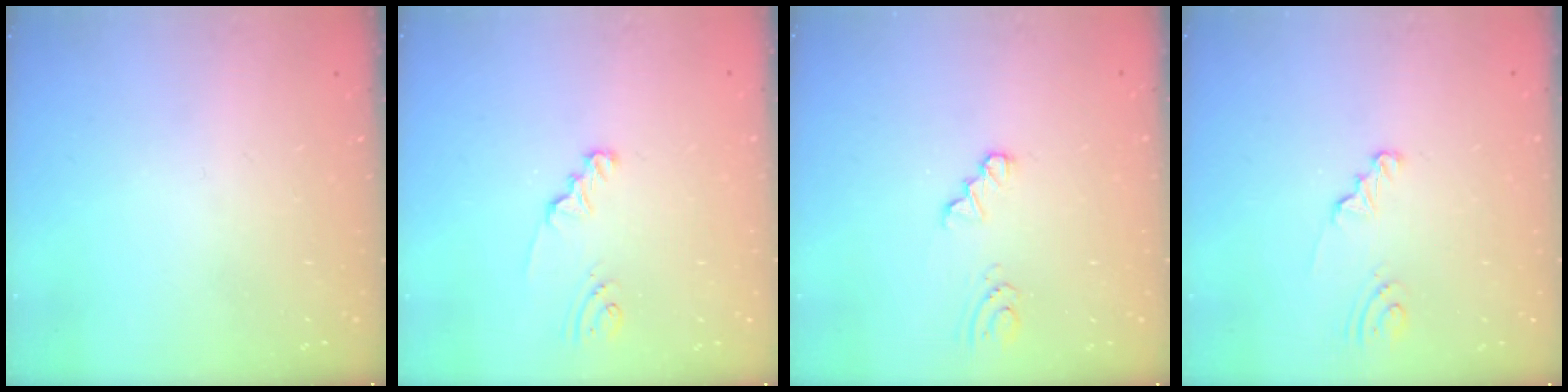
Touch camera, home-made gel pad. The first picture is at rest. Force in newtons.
{"total": 1.9, "press": 1.9, "slide": 0.3}
{"total": 0.9, "press": 0.9, "slide": 0.1}
{"total": 1.8, "press": 1.8, "slide": 0.2}